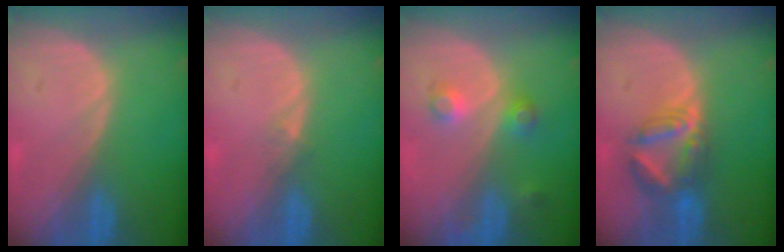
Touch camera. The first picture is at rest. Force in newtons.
{"total": 0.9, "press": 0.7, "slide": 0.6}
{"total": 3.8, "press": 3.4, "slide": 1.6}
{"total": 6.0, "press": 6.0, "slide": 0.3}